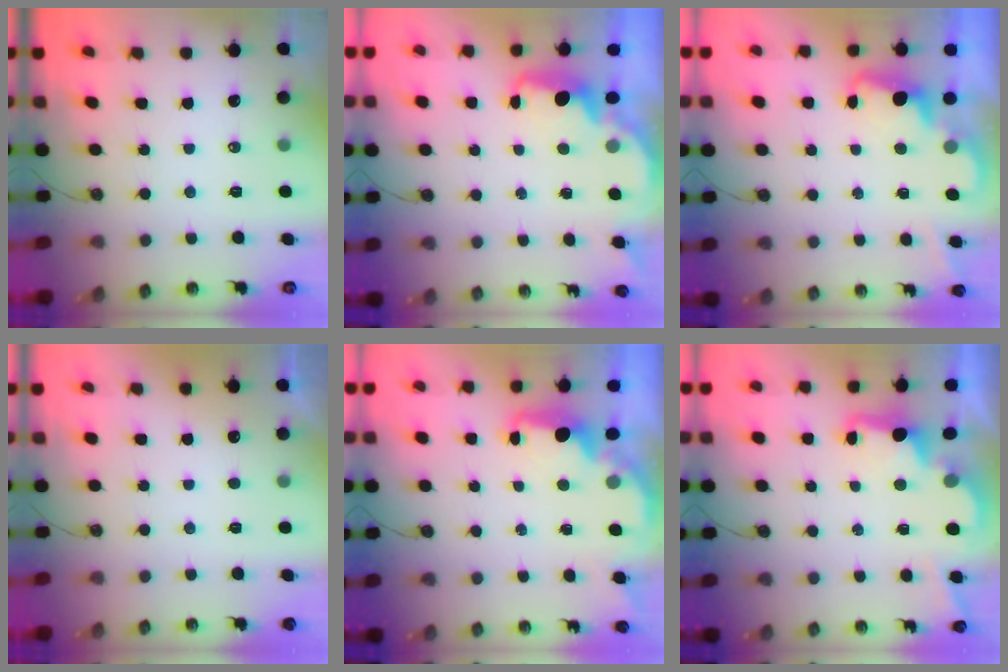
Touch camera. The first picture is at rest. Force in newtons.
{"total": 2.1, "press": 2.0, "slide": 0.7}
{"total": 2.3, "press": 2.3, "slide": 0.6}
{"total": 0.7, "press": 0.2, "slide": 0.7}
{"total": 2.3, "press": 2.2, "slide": 0.7}
{"total": 2.7, "press": 2.5, "slide": 0.8}